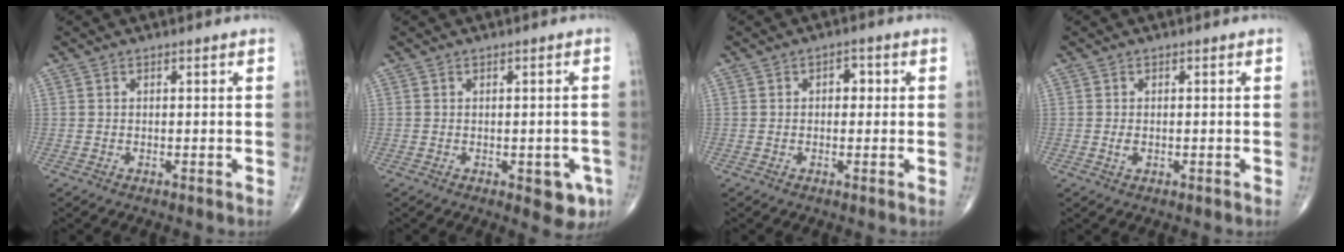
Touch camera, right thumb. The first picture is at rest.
{"total": 5.1, "force": [-1.9, 2.6, 4.0], "torque": [-0.020, 0.000, -0.019]}
{"total": 2.4, "force": [0.3, 1.6, 1.7], "torque": [-0.008, 0.008, -0.003]}
{"total": 1.3, "force": [-0.2, 0.8, 1.0], "torque": [-0.020, -0.002, -0.003]}